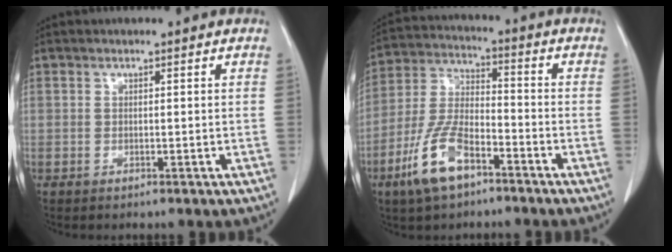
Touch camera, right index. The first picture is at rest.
{"total": 11.0, "force": [-6.3, 4.2, 8.0], "torque": [-0.183, 0.000, -0.120]}